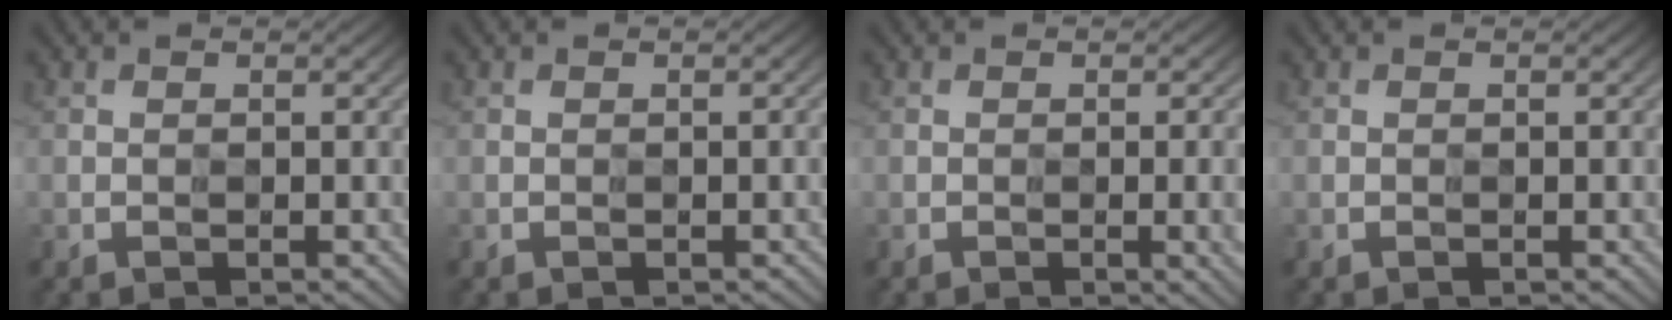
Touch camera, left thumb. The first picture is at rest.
{"total": 1.8, "force": [-1.0, 0.4, 1.5], "torque": [-0.017, 0.001, -0.014]}
{"total": 5.0, "force": [-1.8, 1.6, 4.4], "torque": [-0.051, -0.003, -0.009]}
{"total": 0.6, "force": [-0.3, 0.1, 0.5], "torque": [-0.007, 0.000, -0.005]}